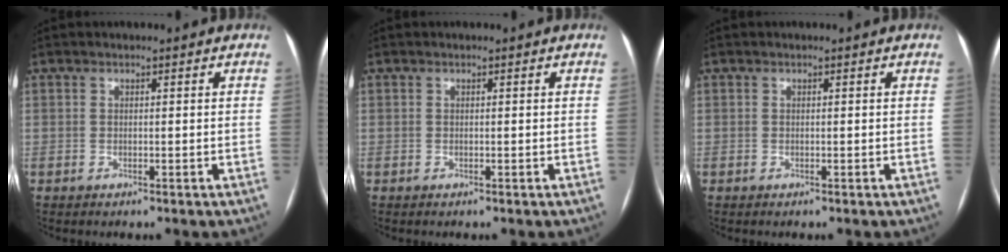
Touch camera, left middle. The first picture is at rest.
{"total": 0.0}
{"total": 0.0}